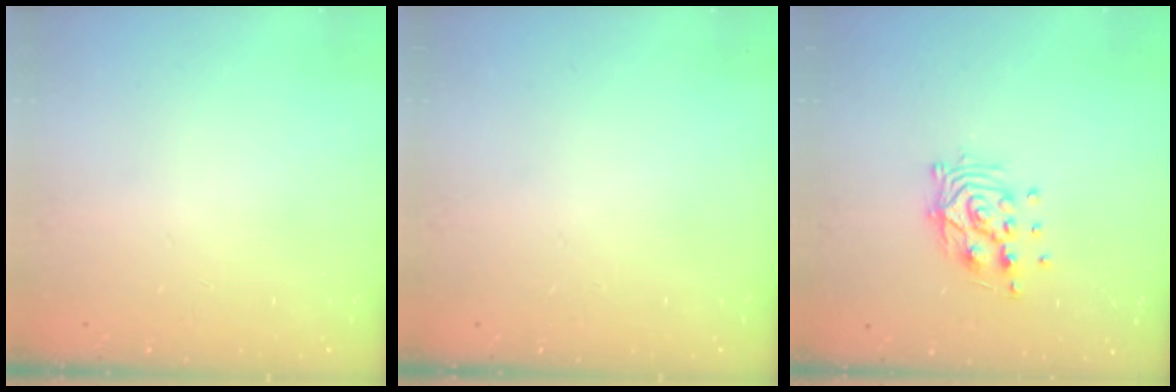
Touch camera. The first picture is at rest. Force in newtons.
{"total": 0.0}
{"total": 10.6, "press": 10.6, "slide": 0.9}